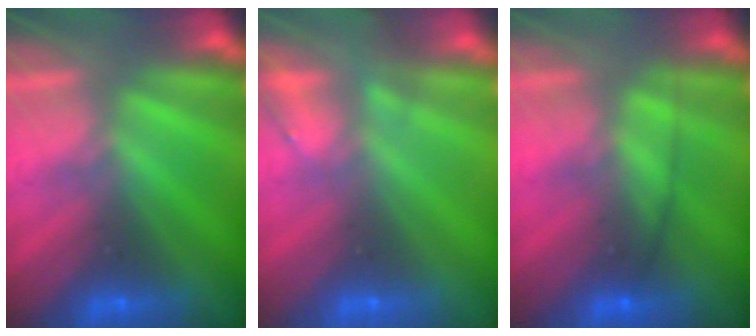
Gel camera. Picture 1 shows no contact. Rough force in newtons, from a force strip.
{"total": 2.3}
{"total": 2.4}